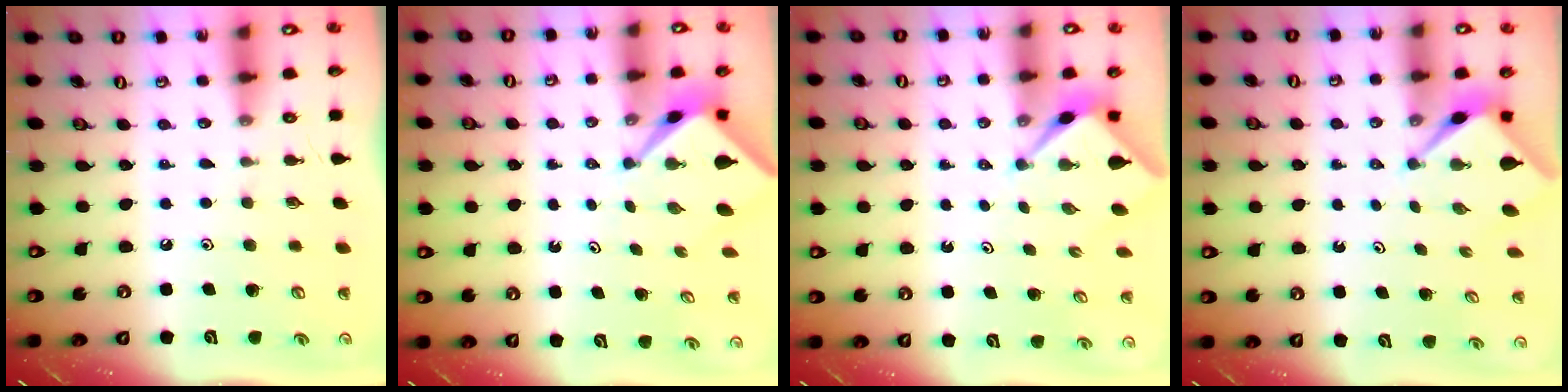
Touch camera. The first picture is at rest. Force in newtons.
{"total": 2.5, "press": 2.4, "slide": 0.3}
{"total": 2.5, "press": 2.5, "slide": 0.3}
{"total": 2.7, "press": 2.7, "slide": 0.1}